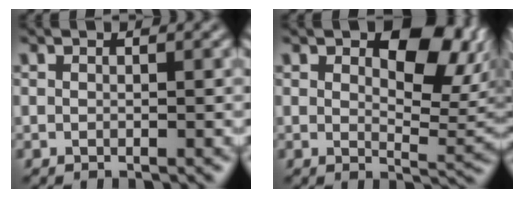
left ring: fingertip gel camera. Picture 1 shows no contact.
{"total": 7.6, "force": [3.3, 3.7, 5.8], "torque": [-0.076, -0.003, 0.048]}